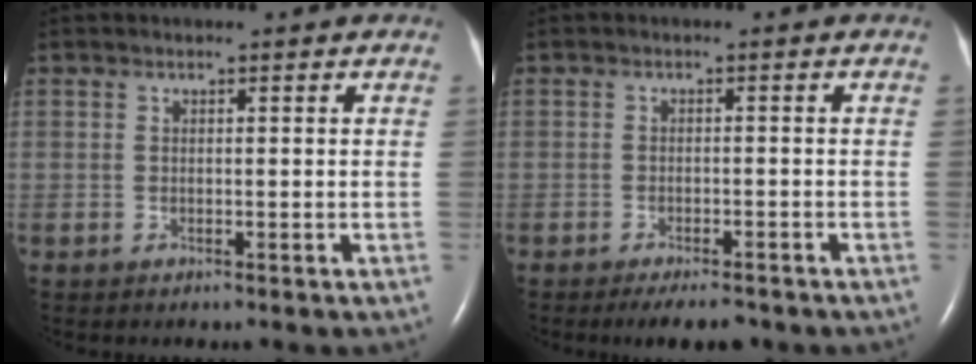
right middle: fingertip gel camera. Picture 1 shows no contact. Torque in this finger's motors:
{"motor_torque": [0.63, -0.57, 0.02, 0.02]}